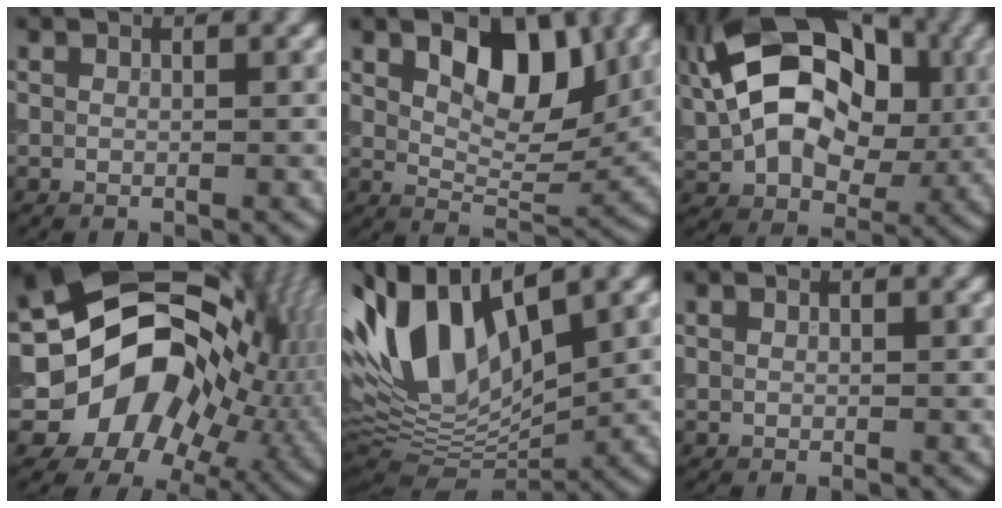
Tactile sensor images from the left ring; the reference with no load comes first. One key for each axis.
{"total": 7.2, "fx": 3.1, "fy": 3.7, "fz": 5.4, "tx": -0.077, "ty": -0.004, "tz": 0.047}
{"total": 15.9, "fx": 3.3, "fy": 10.8, "fz": 11.2, "tx": -0.177, "ty": 0.019, "tz": 0.052}
{"total": 17.7, "fx": 0.5, "fy": 13.9, "fz": 10.9, "tx": -0.176, "ty": -0.015, "tz": 0.013}
{"total": 11.8, "fx": 3.2, "fy": 6.6, "fz": 9.2, "tx": -0.195, "ty": 0.008, "tz": 0.050}
{"total": 0.0}